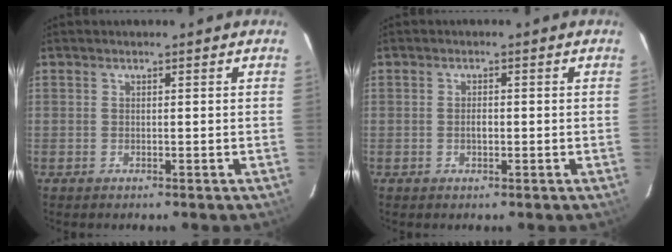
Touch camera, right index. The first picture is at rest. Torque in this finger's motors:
{"motor_torque": [0.53, -0.28, 0.18, 0.04]}